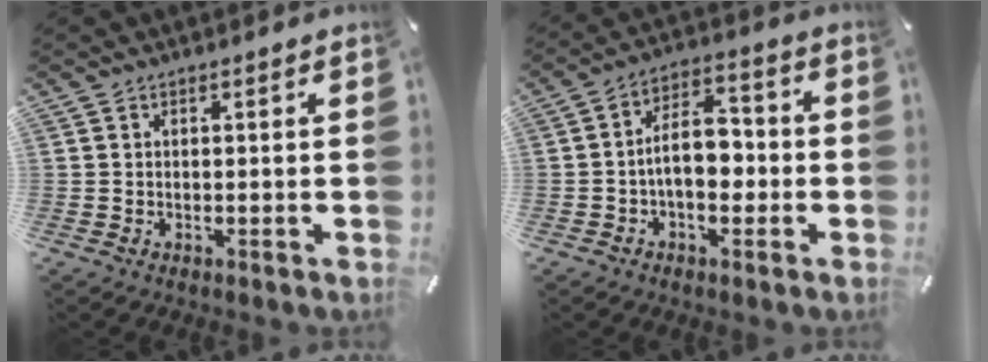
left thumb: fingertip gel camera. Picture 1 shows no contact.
{"total": 9.8, "force": [-2.1, 6.0, 7.5], "torque": [-0.115, 0.018, -0.036]}